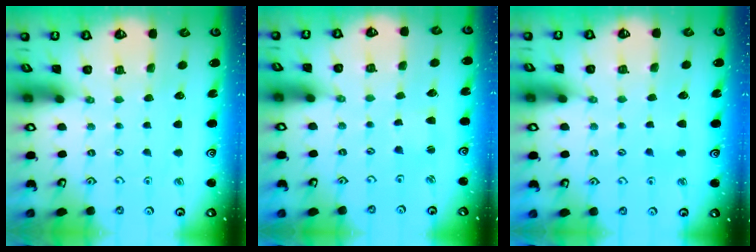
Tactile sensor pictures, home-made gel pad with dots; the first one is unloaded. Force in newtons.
{"total": 2.1, "press": 2.1, "slide": 0.3}
{"total": 3.8, "press": 3.8, "slide": 0.6}